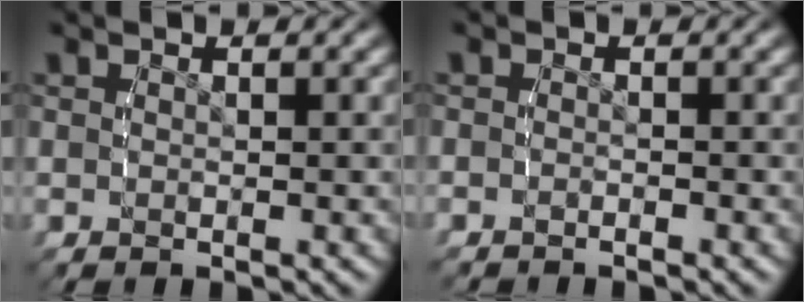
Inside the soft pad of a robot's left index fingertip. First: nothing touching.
{"total": 0.9, "force": [-0.8, 0.3, -0.3], "torque": [-0.001, -0.009, -0.010]}